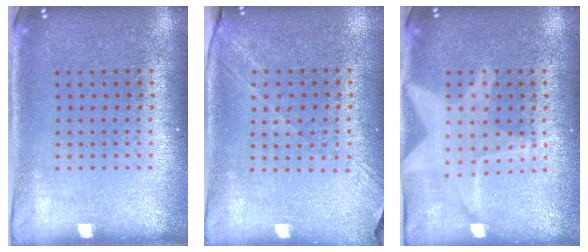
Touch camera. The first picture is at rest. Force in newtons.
{"total": 1.3, "press": 1.2, "slide": 0.4}
{"total": 2.3, "press": 2.3, "slide": 0.3}